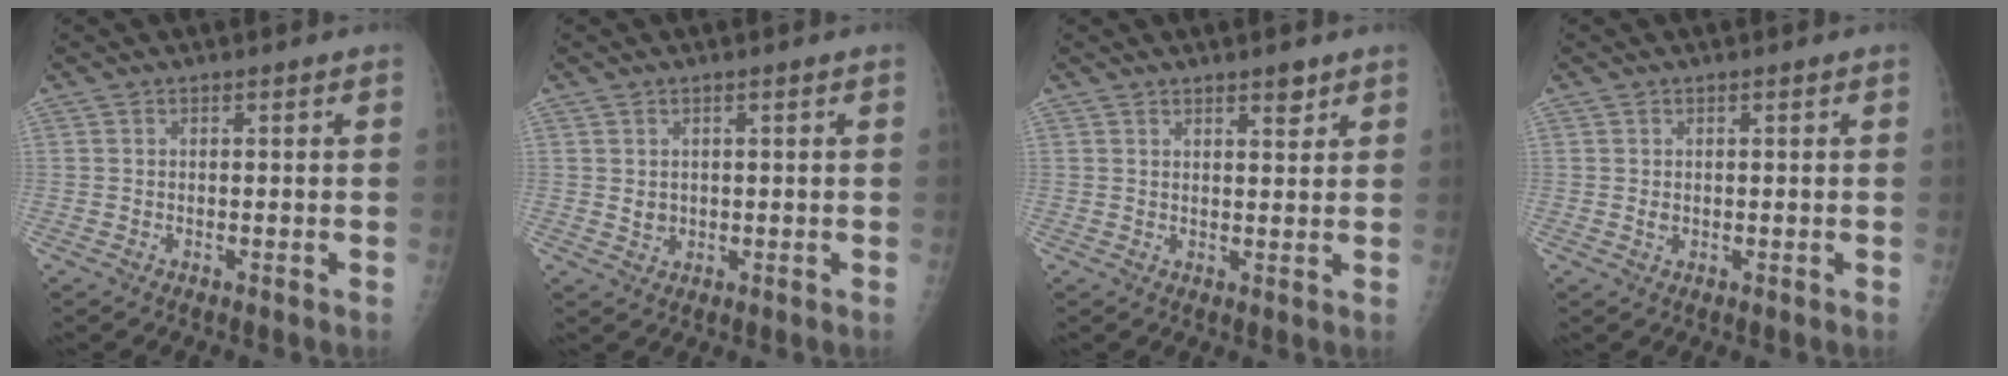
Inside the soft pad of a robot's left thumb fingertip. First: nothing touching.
{"total": 1.9, "force": [0.4, 1.6, 0.9], "torque": [-0.010, -0.004, 0.013]}
{"total": 2.8, "force": [2.0, 0.9, 1.6], "torque": [-0.015, -0.013, 0.030]}
{"total": 1.0, "force": [0.2, 0.7, 0.6], "torque": [-0.008, -0.001, 0.006]}